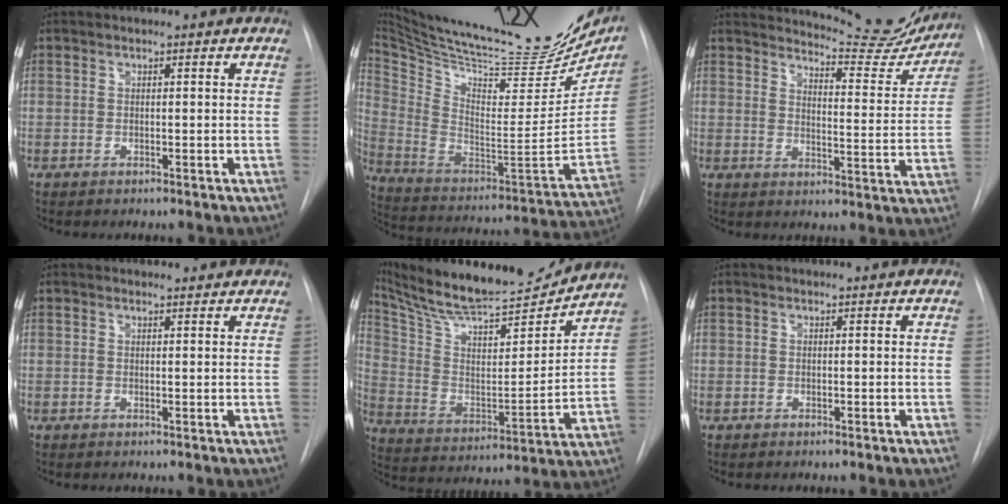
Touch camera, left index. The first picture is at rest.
{"total": 34.3, "force": [28.4, 6.6, 18.1], "torque": [-0.299, -0.059, 0.403]}
{"total": 14.2, "force": [13.8, 2.1, 2.7], "torque": [-0.029, -0.062, 0.156]}
{"total": 1.9, "force": [1.9, 0.4, 0.1], "torque": [-0.010, 0.003, 0.019]}
{"total": 21.7, "force": [20.2, 2.1, 7.8], "torque": [-0.148, -0.023, 0.321]}
{"total": 0.0}